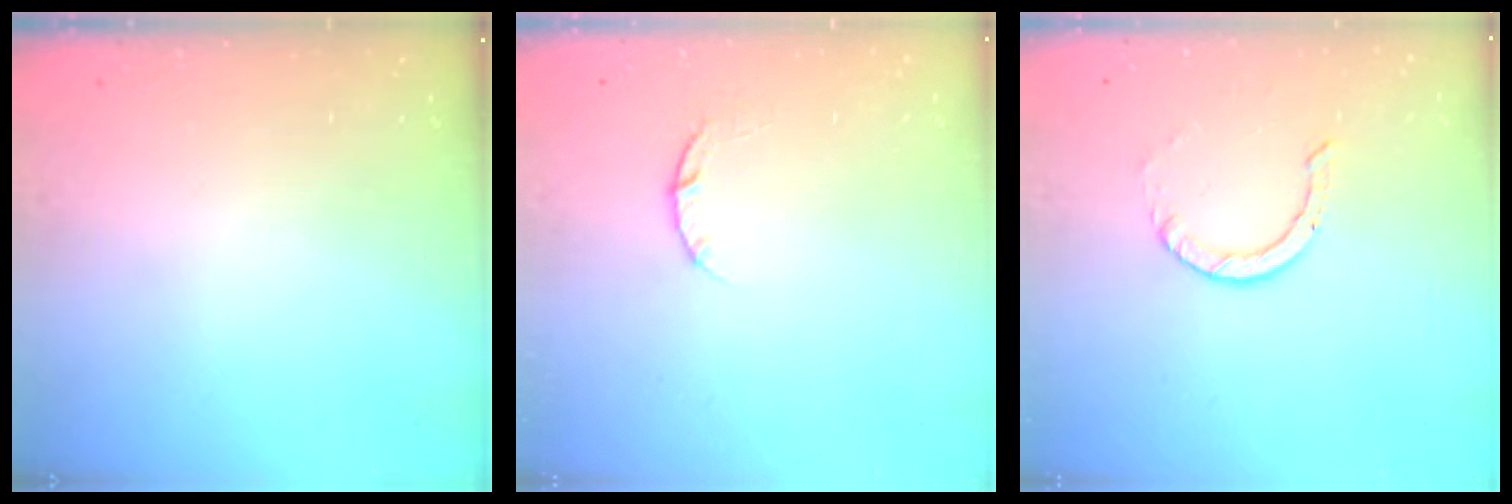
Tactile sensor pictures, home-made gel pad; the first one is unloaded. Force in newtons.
{"total": 3.8, "press": 3.8, "slide": 0.5}
{"total": 2.2, "press": 2.2, "slide": 0.2}